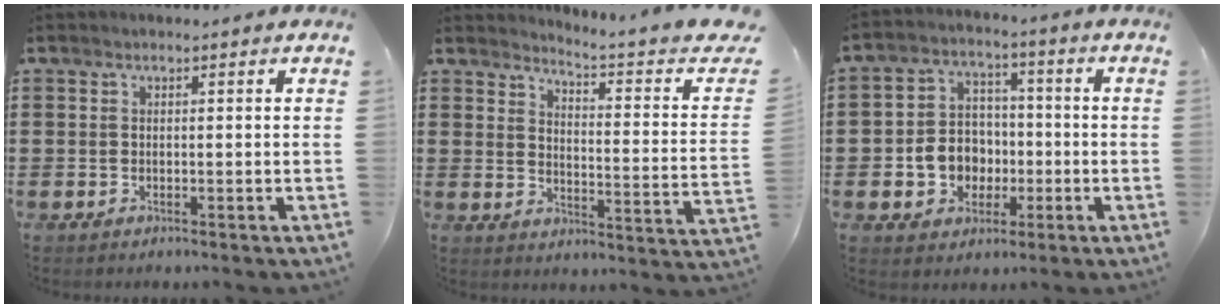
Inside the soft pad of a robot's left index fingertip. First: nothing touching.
{"total": 3.2, "force": [2.4, -0.5, 2.0], "torque": [-0.049, -0.033, 0.028]}
{"total": 6.9, "force": [-1.6, 6.2, 2.7], "torque": [-0.056, 0.019, -0.027]}